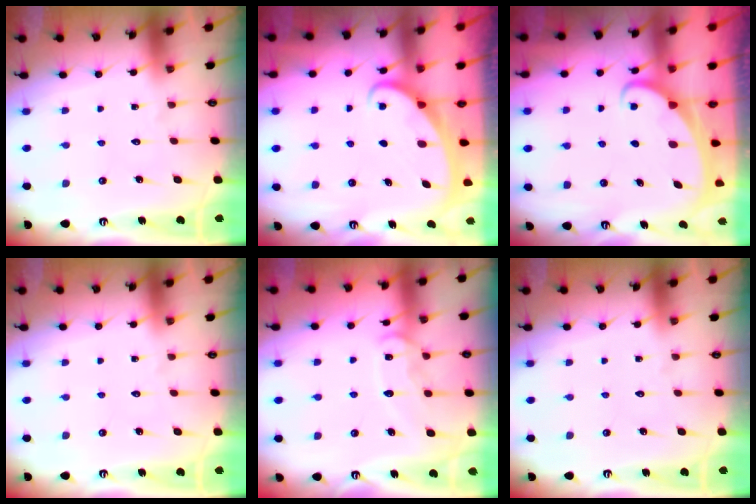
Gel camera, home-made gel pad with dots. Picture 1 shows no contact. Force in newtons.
{"total": 2.2, "press": 2.2, "slide": 0.3}
{"total": 1.9, "press": 1.9, "slide": 0.1}
{"total": 0.0}
{"total": 10.8, "press": 10.8, "slide": 1.0}
{"total": 0.0}